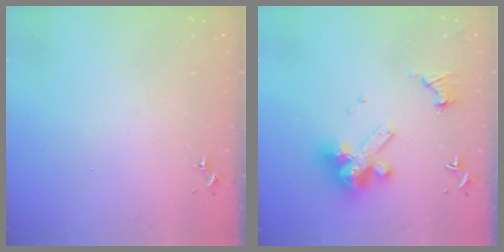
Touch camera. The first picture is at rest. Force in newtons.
{"total": 14.4, "press": 14.3, "slide": 1.7}